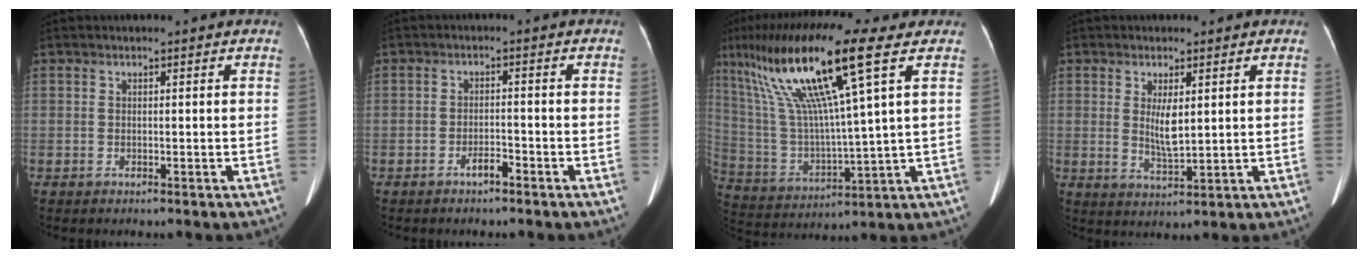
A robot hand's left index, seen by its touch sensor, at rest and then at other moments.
{"total": 1.9, "force": [-1.5, 0.4, 1.1], "torque": [-0.019, 0.001, -0.027]}
{"total": 18.6, "force": [9.2, -0.1, 16.2], "torque": [-0.332, 0.017, 0.168]}
{"total": 4.0, "force": [1.1, 1.0, 3.8], "torque": [-0.075, -0.012, 0.026]}